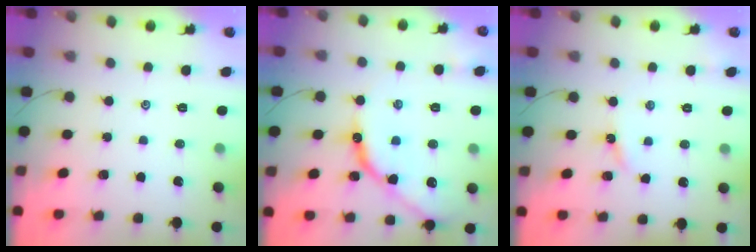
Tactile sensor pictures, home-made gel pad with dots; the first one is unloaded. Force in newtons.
{"total": 12.3, "press": 12.2, "slide": 1.0}
{"total": 4.0, "press": 4.0, "slide": 0.1}